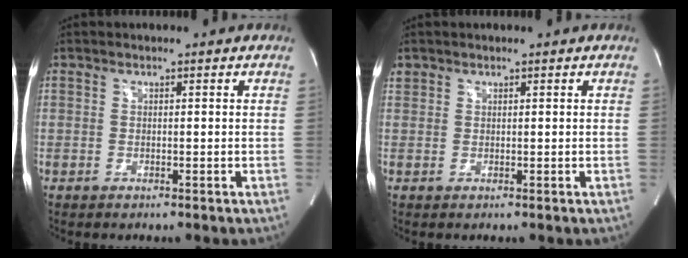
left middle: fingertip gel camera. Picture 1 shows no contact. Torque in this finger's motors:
{"motor_torque": [0.20, -0.19, 0.04, 0.01]}